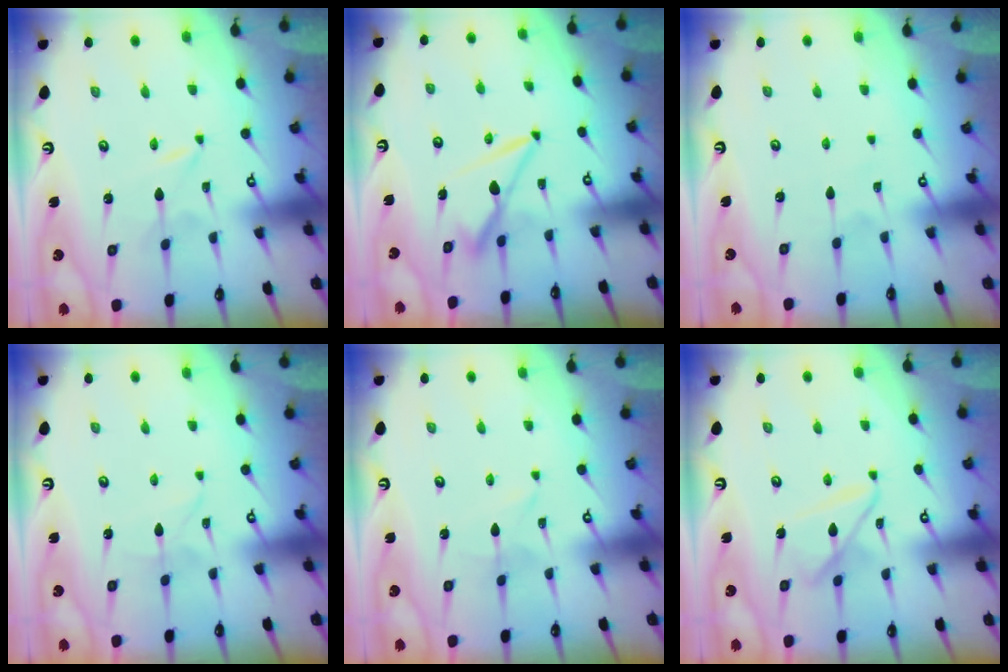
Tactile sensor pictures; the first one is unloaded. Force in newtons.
{"total": 7.7, "press": 7.7, "slide": 0.9}
{"total": 1.7, "press": 1.7, "slide": 0.2}
{"total": 2.5, "press": 2.5, "slide": 0.2}
{"total": 1.5, "press": 1.4, "slide": 0.2}
{"total": 10.4, "press": 10.4, "slide": 0.8}